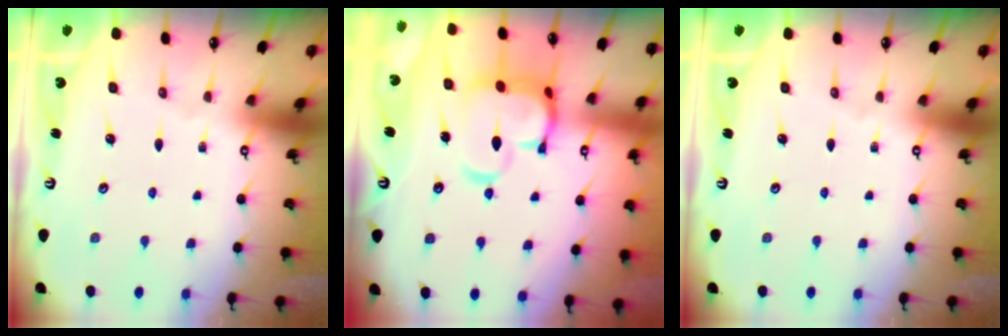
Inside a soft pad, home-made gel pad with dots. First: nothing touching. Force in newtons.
{"total": 8.1, "press": 7.9, "slide": 1.4}
{"total": 0.0}